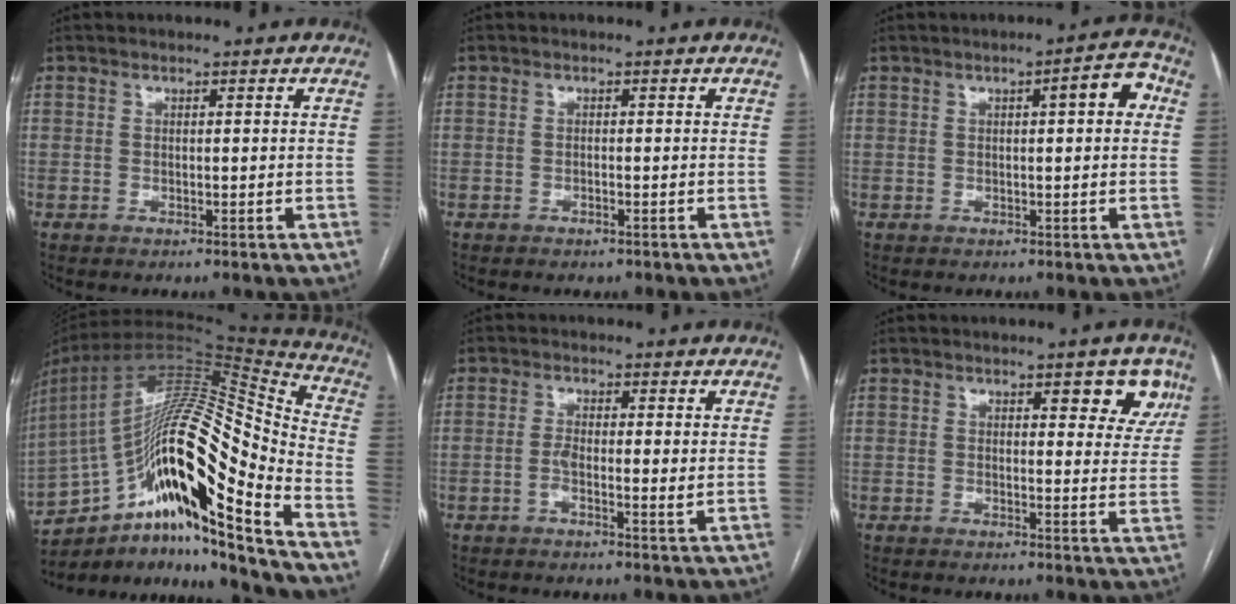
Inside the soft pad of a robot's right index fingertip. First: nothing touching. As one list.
[{"total": 0.9, "force": [-0.7, 0.4, 0.5], "torque": [-0.011, -0.001, -0.005]}, {"total": 4.9, "force": [1.1, 1.0, 4.6], "torque": [-0.058, 0.018, 0.010]}, {"total": 26.9, "force": [-14.8, 3.3, 22.2], "torque": [-0.376, 0.025, -0.253]}, {"total": 3.1, "force": [-0.3, 0.7, 3.0], "torque": [-0.055, -0.002, -0.007]}, {"total": 6.0, "force": [3.3, 2.0, 4.6], "torque": [-0.039, -0.001, 0.034]}]